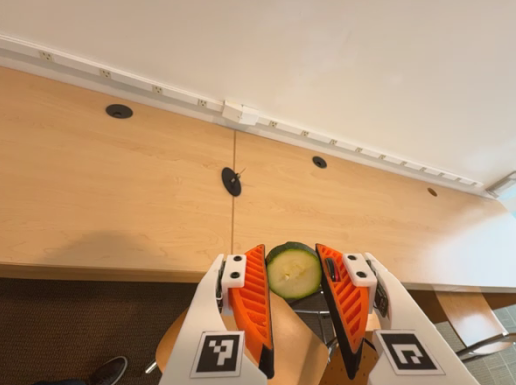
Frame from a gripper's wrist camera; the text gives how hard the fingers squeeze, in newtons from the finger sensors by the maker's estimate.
{"total": 8.7, "left": 8.6, "right": 8.8}